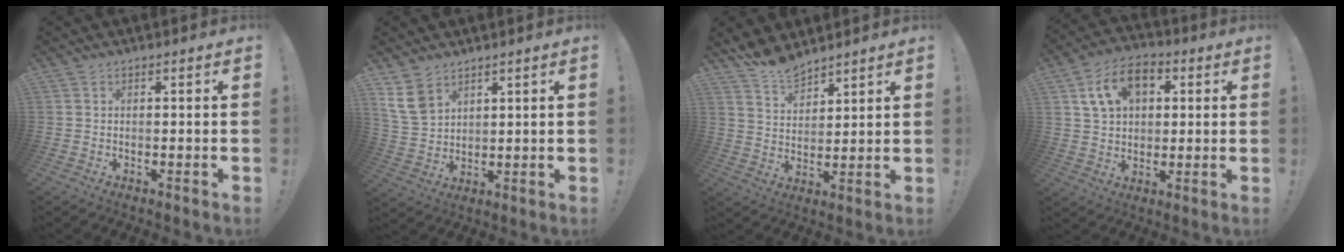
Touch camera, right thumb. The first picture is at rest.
{"total": 8.9, "force": [5.6, 5.5, 4.0], "torque": [-0.085, -0.024, 0.114]}
{"total": 8.2, "force": [7.5, 2.7, 1.8], "torque": [-0.042, -0.054, 0.143]}
{"total": 12.5, "force": [5.0, 8.8, 7.5], "torque": [-0.117, -0.003, 0.097]}